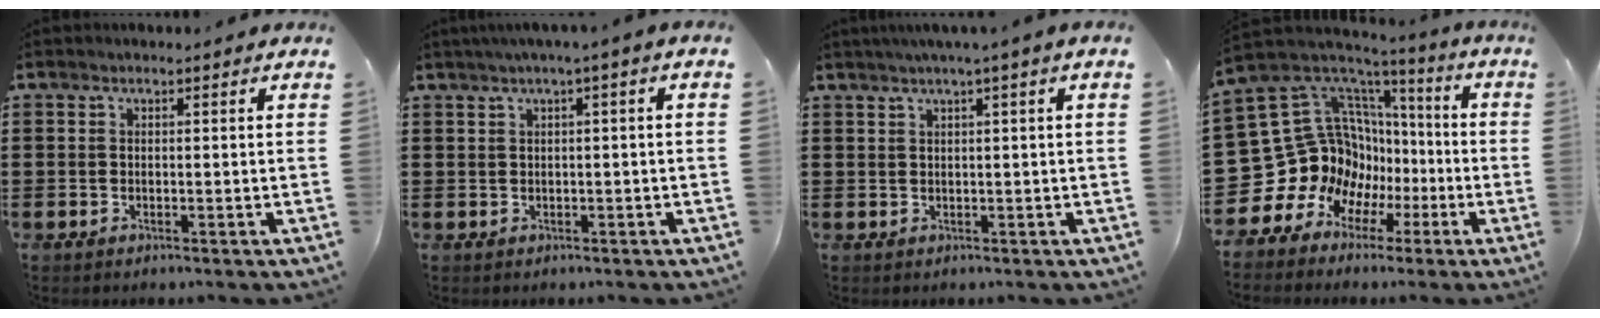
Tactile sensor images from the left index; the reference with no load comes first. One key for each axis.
{"total": 1.5, "fx": 0.0, "fy": -0.2, "fz": 1.5, "tx": -0.024, "ty": -0.006, "tz": -0.001}
{"total": 1.8, "fx": 0.8, "fy": -0.5, "fz": 1.5, "tx": -0.027, "ty": -0.005, "tz": 0.013}
{"total": 16.2, "fx": -2.7, "fy": 14.6, "fz": 6.4, "tx": -0.191, "ty": -0.042, "tz": -0.006}